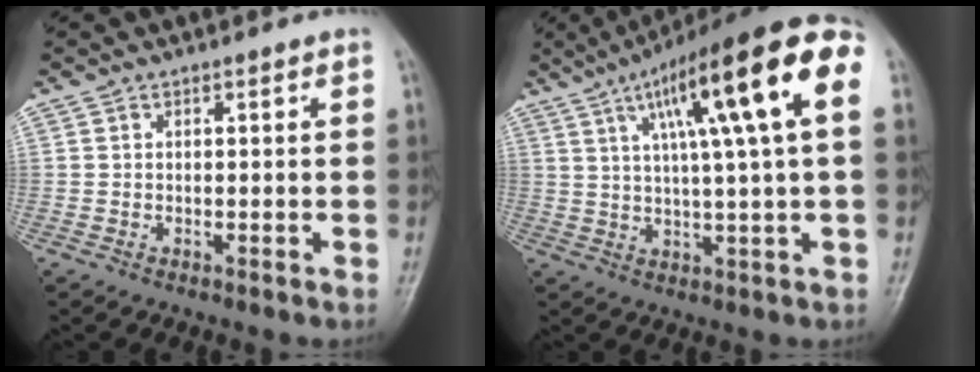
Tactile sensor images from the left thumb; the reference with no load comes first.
{"total": 20.0, "force": [6.5, 3.0, 18.7], "torque": [-0.286, 0.018, 0.094]}